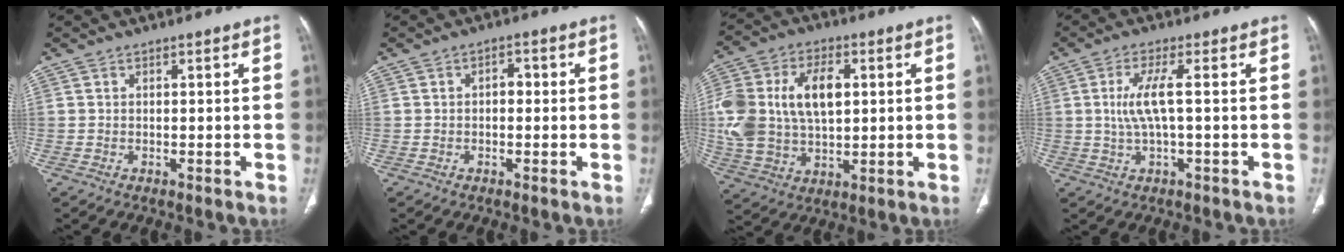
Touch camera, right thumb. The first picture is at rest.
{"total": 2.1, "force": [0.0, 1.3, 1.6], "torque": [-0.015, 0.003, -0.006]}
{"total": 18.2, "force": [2.9, 11.2, 14.0], "torque": [-0.284, 0.009, 0.058]}
{"total": 5.5, "force": [0.4, 0.7, 5.4], "torque": [-0.136, 0.007, 0.005]}